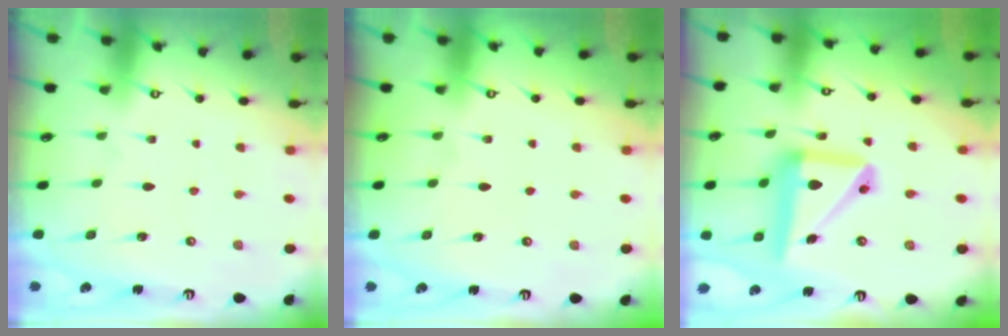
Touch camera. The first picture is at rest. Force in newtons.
{"total": 0.0}
{"total": 16.4, "press": 16.3, "slide": 2.0}